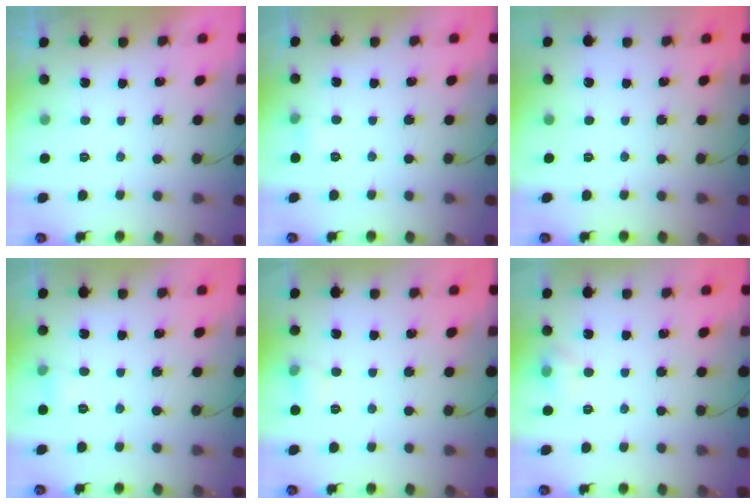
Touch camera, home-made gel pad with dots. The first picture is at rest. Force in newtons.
{"total": 3.7, "press": 3.4, "slide": 1.5}
{"total": 0.0}
{"total": 5.1, "press": 4.0, "slide": 3.1}
{"total": 4.8, "press": 4.6, "slide": 1.4}
{"total": 5.4, "press": 5.2, "slide": 1.4}